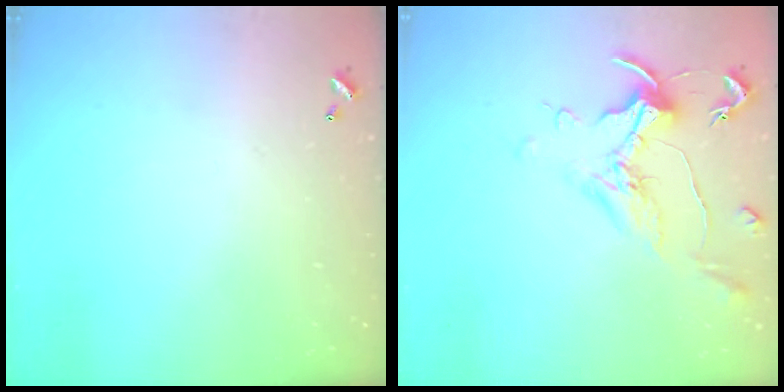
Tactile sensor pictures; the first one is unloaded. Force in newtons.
{"total": 1.3, "press": 1.1, "slide": 0.6}